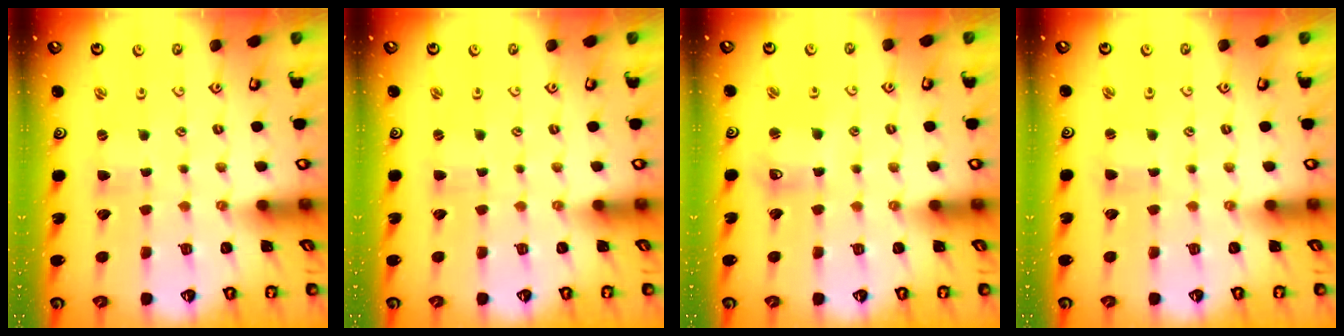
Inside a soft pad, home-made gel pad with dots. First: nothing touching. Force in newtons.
{"total": 0.7, "press": 0.6, "slide": 0.1}
{"total": 5.4, "press": 5.4, "slide": 0.8}
{"total": 0.9, "press": 0.9, "slide": 0.0}